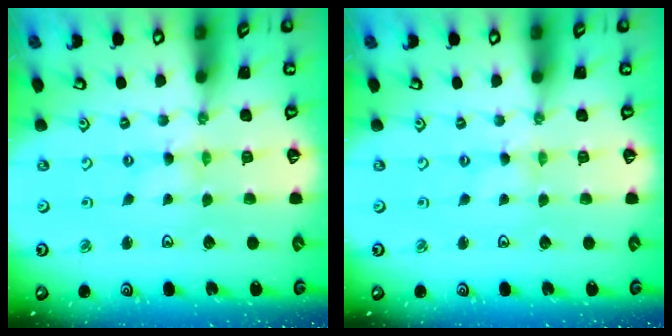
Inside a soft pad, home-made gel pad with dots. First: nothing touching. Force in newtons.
{"total": 0.0}